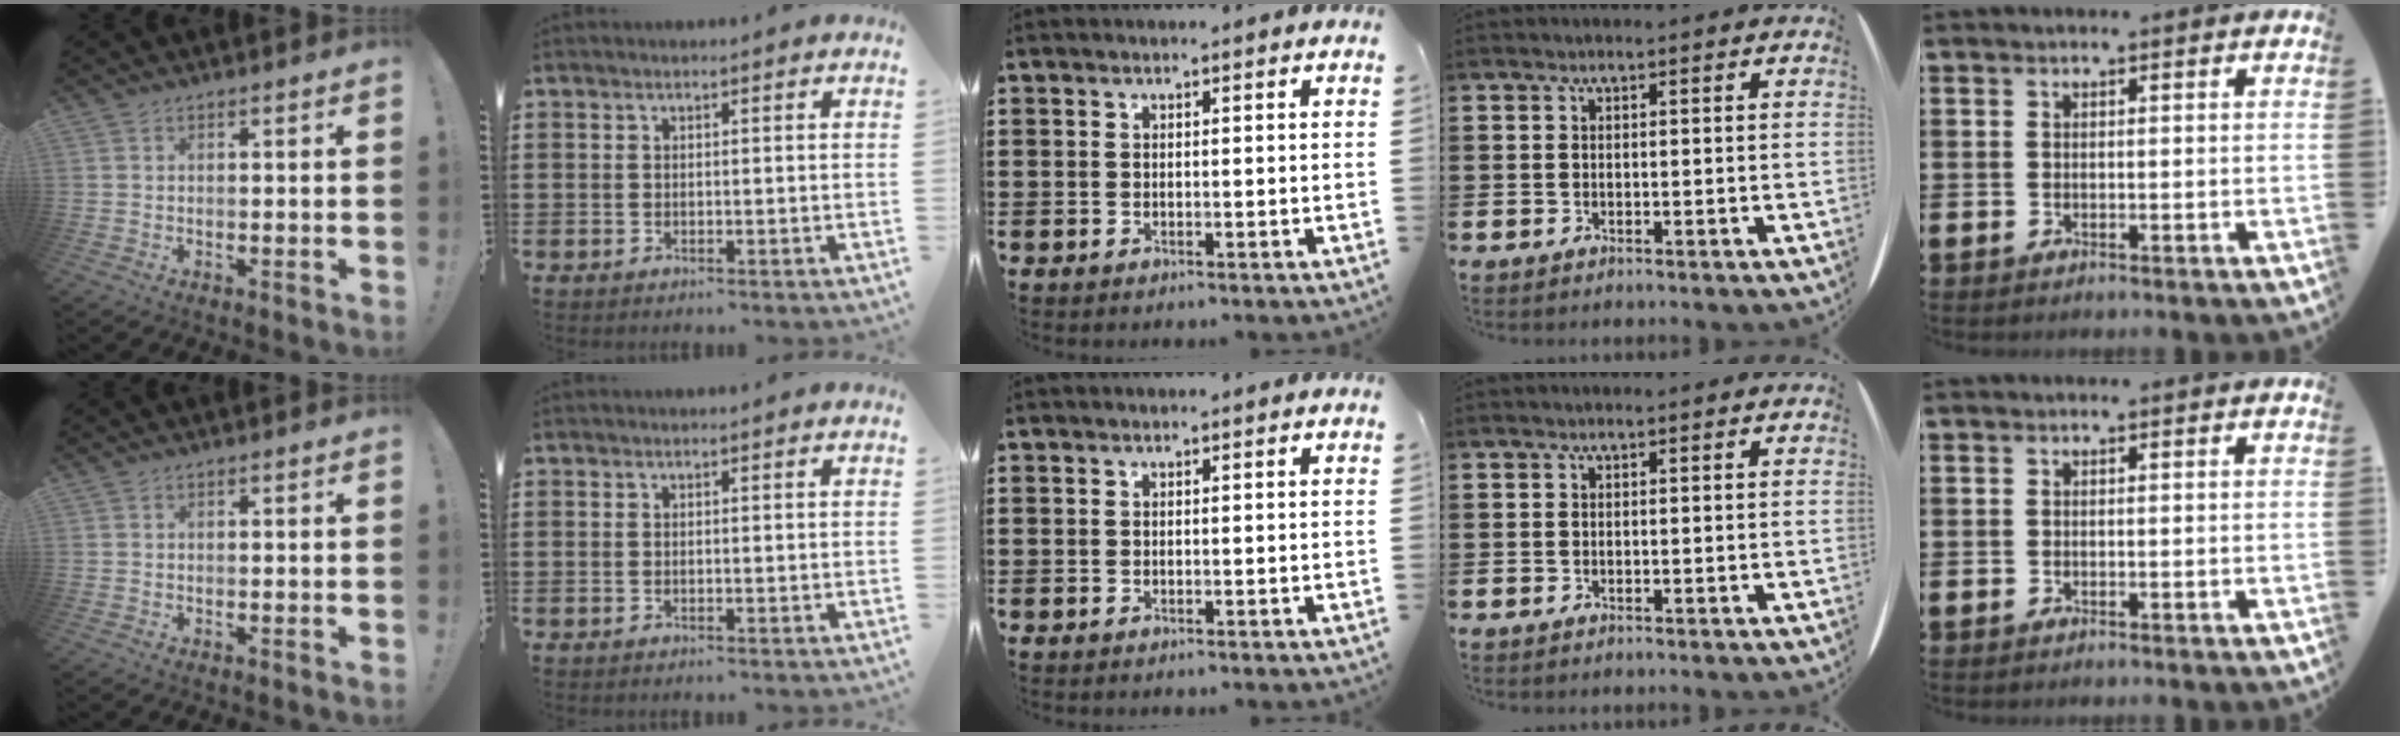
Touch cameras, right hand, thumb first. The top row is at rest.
{}